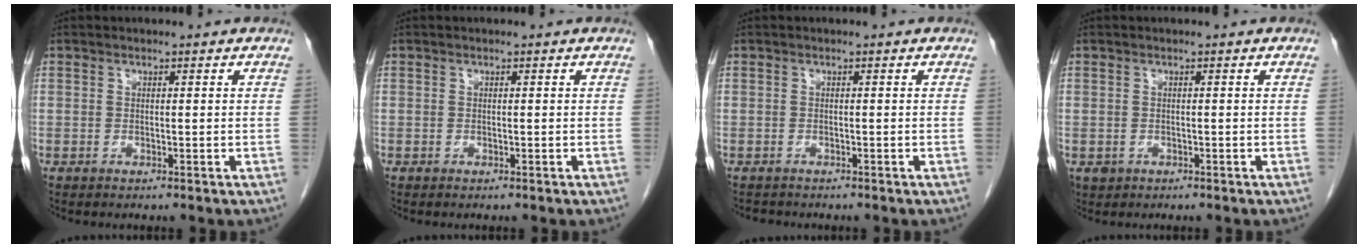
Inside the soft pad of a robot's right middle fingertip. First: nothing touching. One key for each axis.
{"total": 0.0}
{"total": 1.3, "fx": -1.2, "fy": 0.4, "fz": 0.0, "tx": -0.006, "ty": -0.003, "tz": -0.019}
{"total": 1.3, "fx": -0.4, "fy": 1.2, "fz": 0.3, "tx": -0.007, "ty": 0.004, "tz": 0.000}